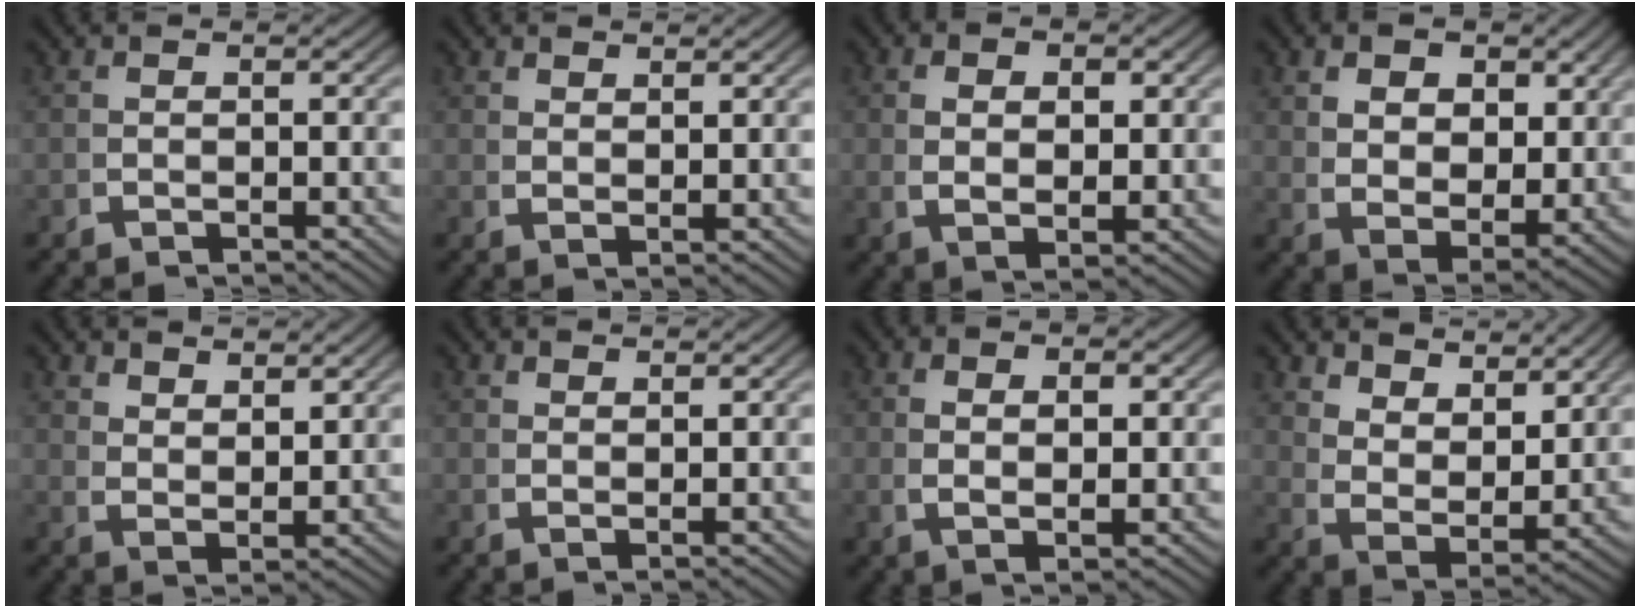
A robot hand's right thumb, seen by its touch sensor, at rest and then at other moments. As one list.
[{"total": 1.8, "force": [1.8, -0.1, 0.5], "torque": [-0.004, 0.002, 0.039]}, {"total": 3.5, "force": [0.7, 1.8, 2.9], "torque": [-0.048, -0.007, 0.025]}, {"total": 6.9, "force": [1.2, 4.8, 4.8], "torque": [-0.099, -0.036, 0.040]}, {"total": 3.1, "force": [2.7, 0.6, 1.4], "torque": [-0.021, -0.003, 0.058]}, {"total": 1.5, "force": [1.4, -0.2, 0.5], "torque": [-0.004, 0.002, 0.031]}, {"total": 3.2, "force": [0.7, 1.2, 2.9], "torque": [-0.047, -0.001, 0.022]}, {"total": 6.6, "force": [2.5, 3.8, 4.8], "torque": [-0.115, -0.034, 0.063]}]